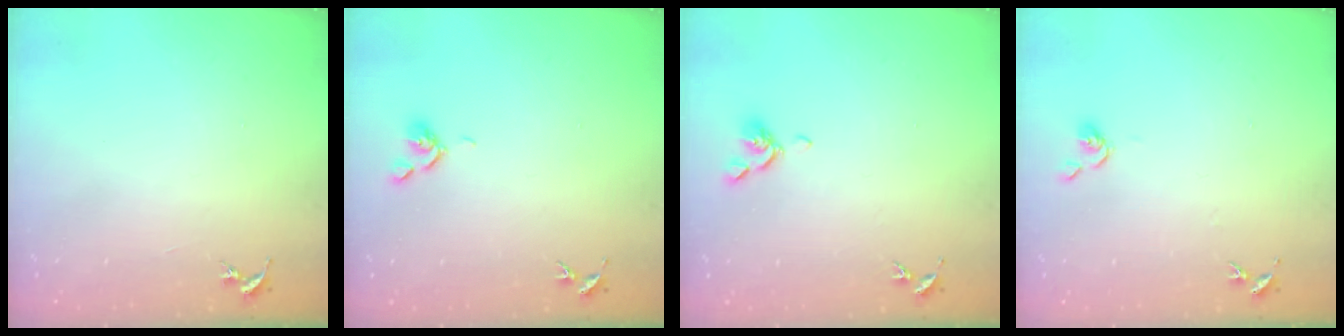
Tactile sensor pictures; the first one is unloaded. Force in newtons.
{"total": 6.4, "press": 6.2, "slide": 1.3}
{"total": 6.8, "press": 6.7, "slide": 0.9}
{"total": 6.3, "press": 6.3, "slide": 0.5}